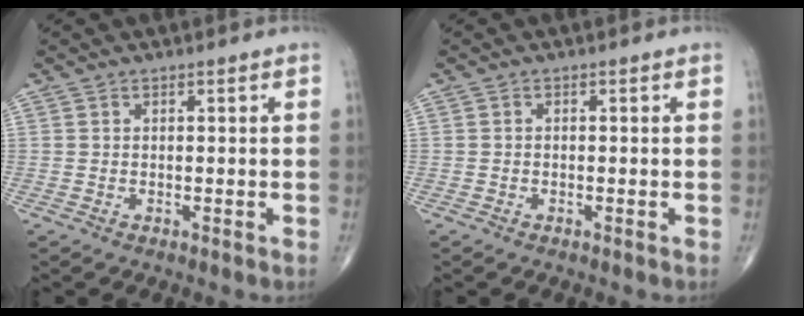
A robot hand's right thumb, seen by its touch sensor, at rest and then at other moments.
{"total": 0.0}